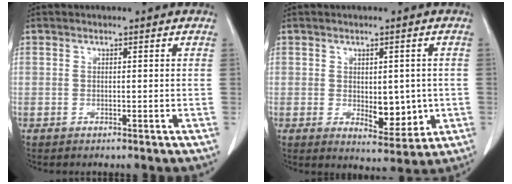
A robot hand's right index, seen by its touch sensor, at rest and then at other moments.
{"total": 6.5, "force": [-0.5, 3.3, 5.5], "torque": [-0.066, -0.007, 0.007]}